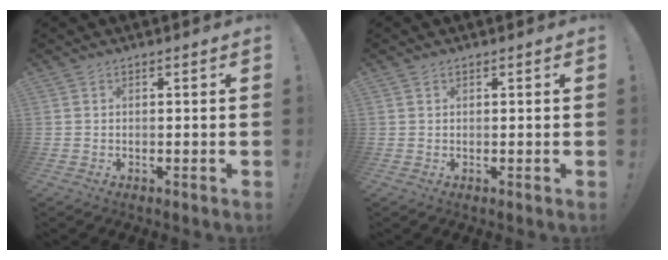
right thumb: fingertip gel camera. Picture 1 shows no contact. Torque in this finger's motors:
{"motor_torque": [-0.06, -0.13, -0.33, 0.25, 0.04]}